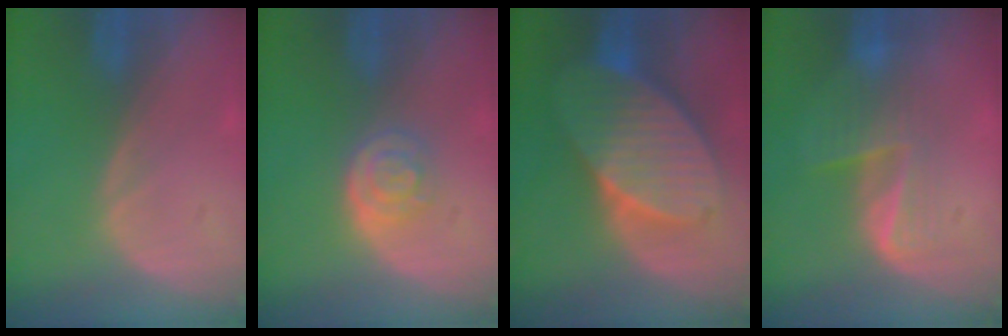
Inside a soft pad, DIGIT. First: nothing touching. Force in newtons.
{"total": 4.0, "press": 3.7, "slide": 1.7}
{"total": 10.7, "press": 10.7, "slide": 0.6}
{"total": 5.8, "press": 5.5, "slide": 2.0}